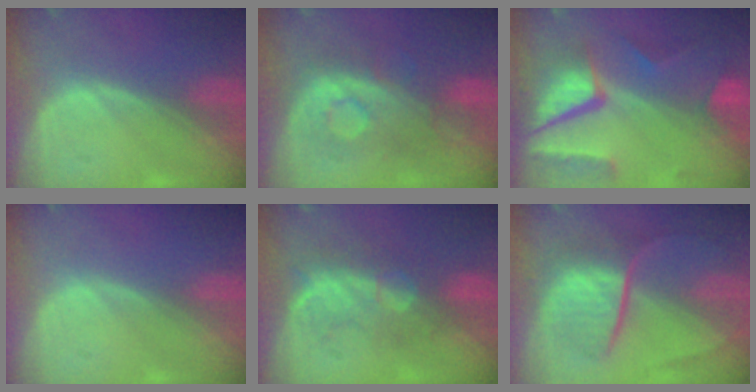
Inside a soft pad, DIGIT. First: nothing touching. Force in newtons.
{"total": 8.3, "press": 8.3, "slide": 0.9}
{"total": 10.4, "press": 8.8, "slide": 5.7}
{"total": 0.0}
{"total": 7.9, "press": 7.6, "slide": 2.2}
{"total": 9.1, "press": 7.7, "slide": 5.0}